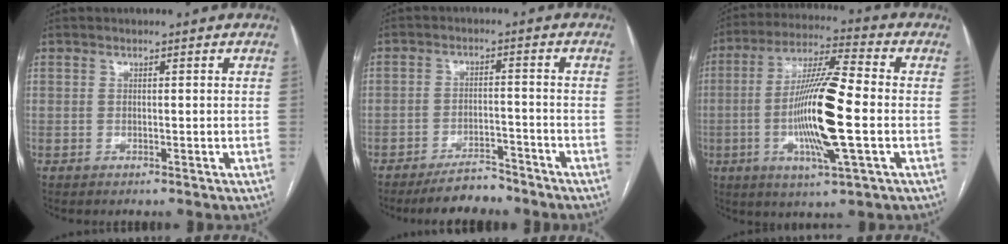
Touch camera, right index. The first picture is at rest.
{"total": 5.8, "force": [-5.2, 1.6, 1.9], "torque": [-0.029, -0.005, -0.085]}
{"total": 15.4, "force": [-2.5, 1.0, 15.2], "torque": [-0.286, -0.005, -0.050]}